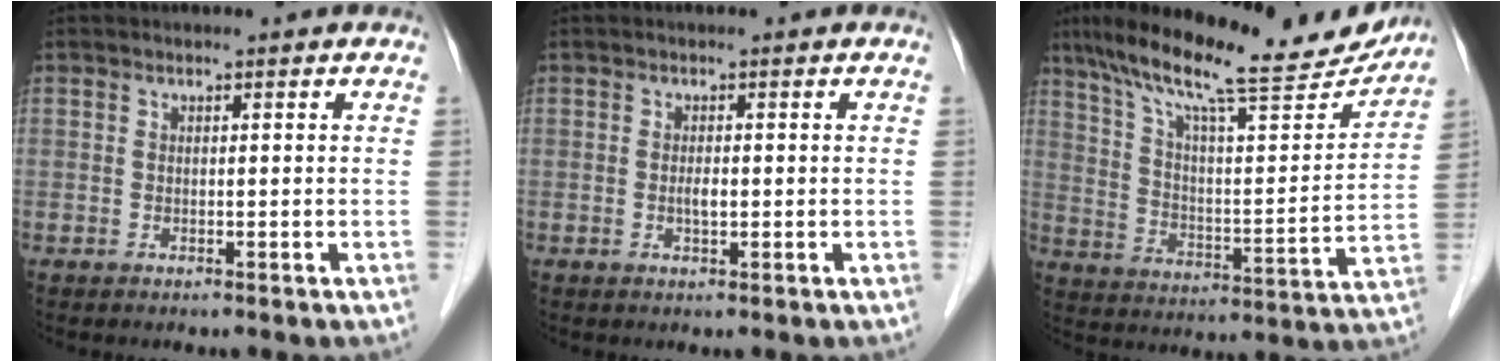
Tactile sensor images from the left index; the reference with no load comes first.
{"total": 1.2, "force": [-0.1, 0.4, 1.2], "torque": [-0.025, -0.001, -0.002]}
{"total": 23.0, "force": [19.3, 3.4, 12.0], "torque": [-0.206, 0.008, 0.287]}